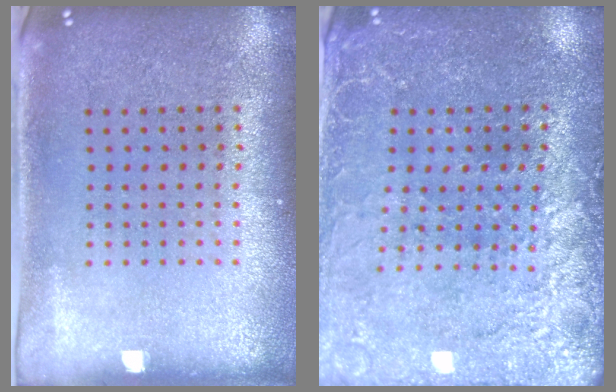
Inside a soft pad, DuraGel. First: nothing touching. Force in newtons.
{"total": 2.7, "press": 2.7, "slide": 0.3}